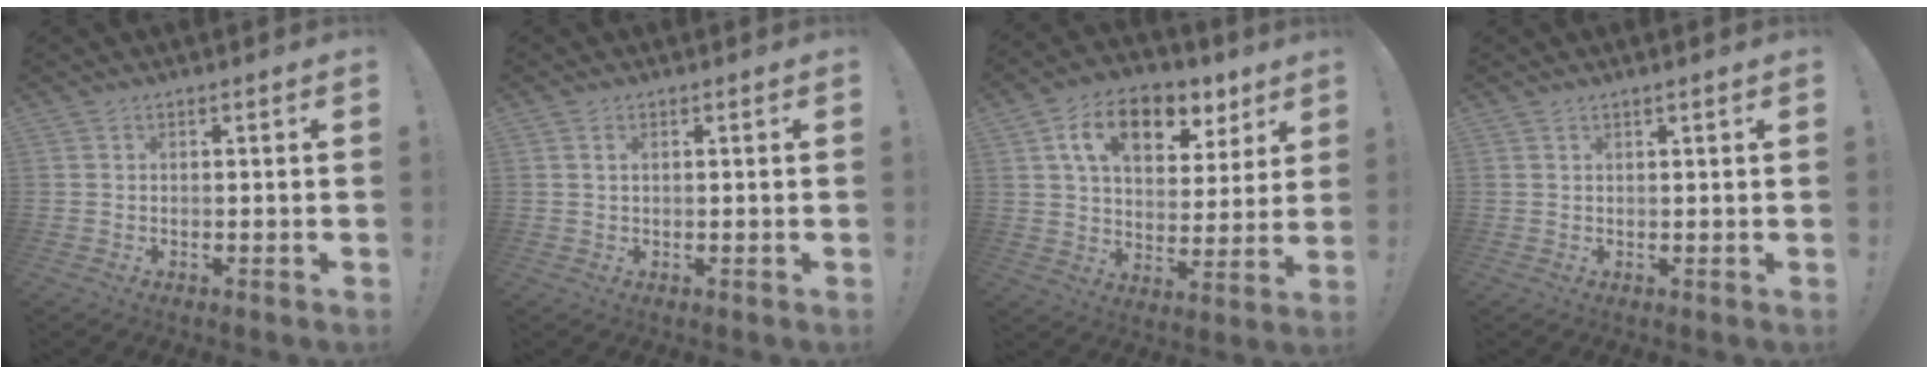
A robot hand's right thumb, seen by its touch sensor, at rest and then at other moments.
{"total": 1.0, "force": [0.4, 0.6, 0.7], "torque": [-0.017, 0.003, 0.008]}
{"total": 15.3, "force": [7.9, 9.1, 9.3], "torque": [-0.149, -0.030, 0.141]}
{"total": 1.1, "force": [0.7, -0.3, 0.8], "torque": [-0.019, 0.002, 0.013]}